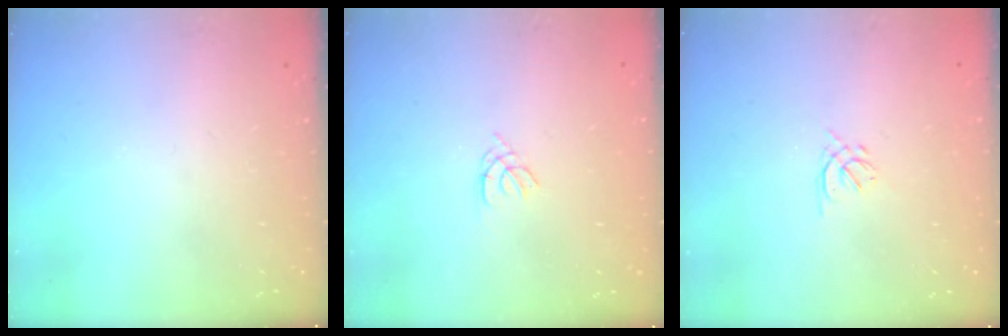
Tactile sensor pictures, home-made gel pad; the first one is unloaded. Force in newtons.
{"total": 1.1, "press": 1.0, "slide": 0.3}
{"total": 1.3, "press": 1.2, "slide": 0.5}